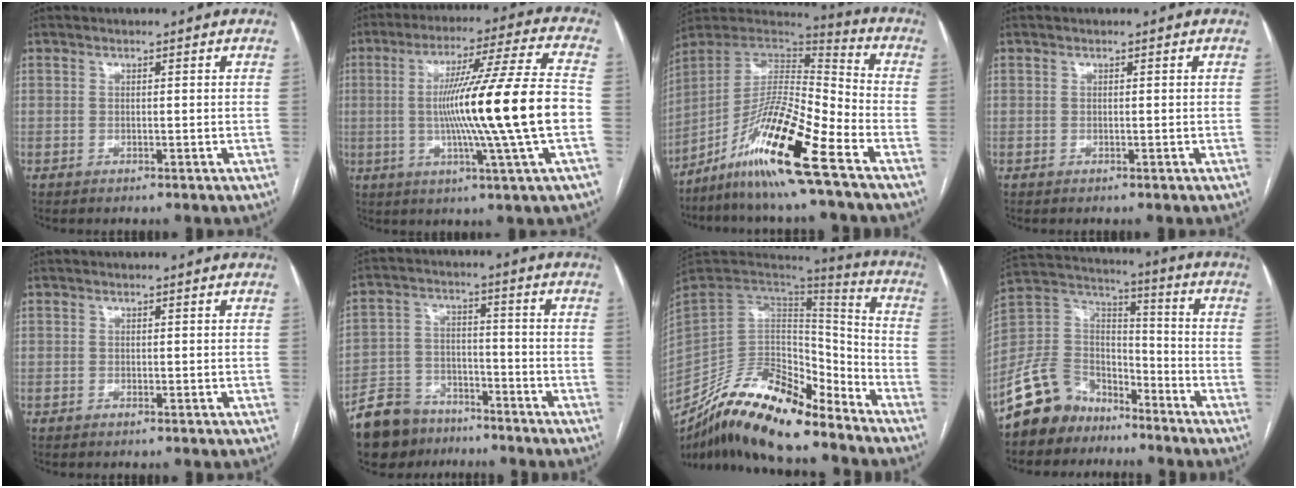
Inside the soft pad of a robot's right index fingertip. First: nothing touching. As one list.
[{"total": 18.8, "force": [-2.0, -2.0, 18.5], "torque": [-0.307, -0.003, -0.042]}, {"total": 16.9, "force": [-9.9, 0.3, 13.7], "torque": [-0.263, -0.012, -0.184]}, {"total": 0.0}, {"total": 0.0}, {"total": 10.5, "force": [-8.2, 5.9, 2.7], "torque": [-0.063, 0.015, -0.143]}, {"total": 20.8, "force": [-16.6, 6.1, 10.9], "torque": [-0.211, 0.014, -0.299]}, {"total": 12.0, "force": [-8.9, 7.6, 2.5], "torque": [-0.066, 0.059, -0.171]}]